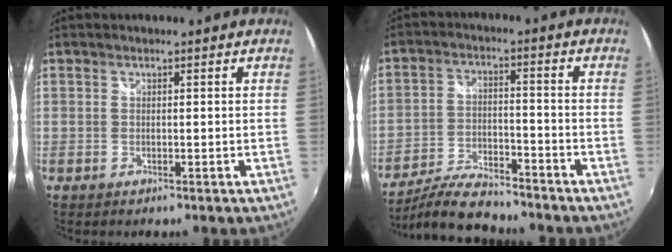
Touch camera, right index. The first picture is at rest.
{"total": 11.8, "force": [-10.6, 2.1, 4.8], "torque": [-0.113, -0.013, -0.186]}